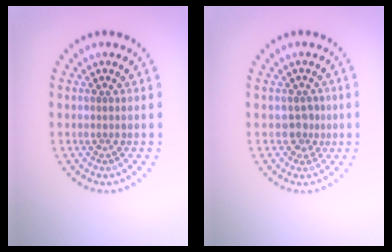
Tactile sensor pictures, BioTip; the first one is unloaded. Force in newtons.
{"total": 1.5, "press": 1.2, "slide": 0.9}